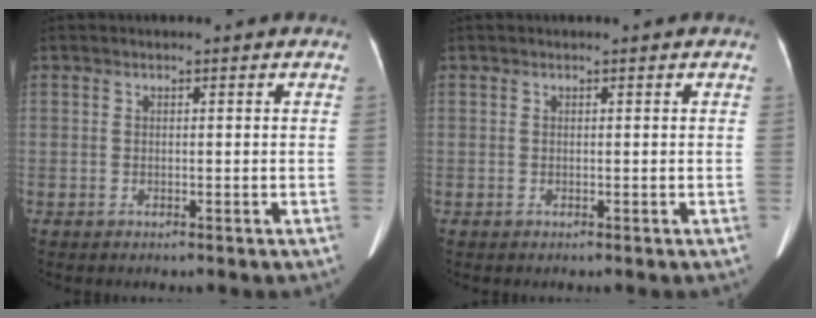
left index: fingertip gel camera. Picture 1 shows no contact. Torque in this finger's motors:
{"motor_torque": [0.12, -0.40, 0.07, 0.02]}